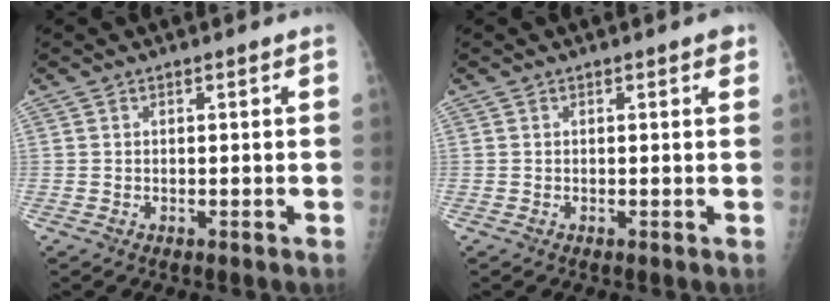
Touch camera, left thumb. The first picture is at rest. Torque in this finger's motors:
{"motor_torque": [1.98, 0.97, 0.42, -0.19, 0.03]}